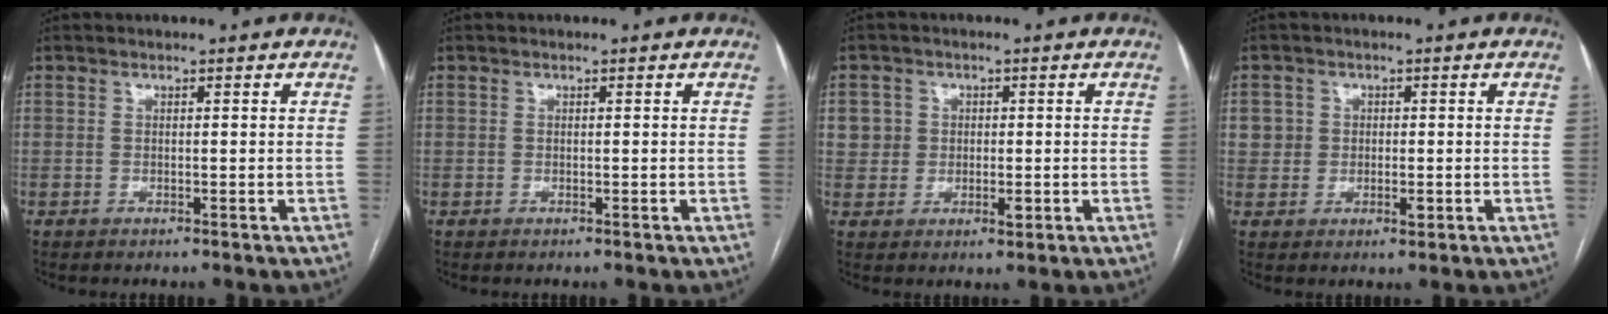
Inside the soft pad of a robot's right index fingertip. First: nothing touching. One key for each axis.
{"total": 0.0}
{"total": 4.2, "fx": 0.6, "fy": 4.0, "fz": 1.0, "tx": -0.005, "ty": 0.003, "tz": 0.011}
{"total": 3.6, "fx": 0.3, "fy": 3.4, "fz": 1.1, "tx": -0.007, "ty": 0.003, "tz": 0.006}